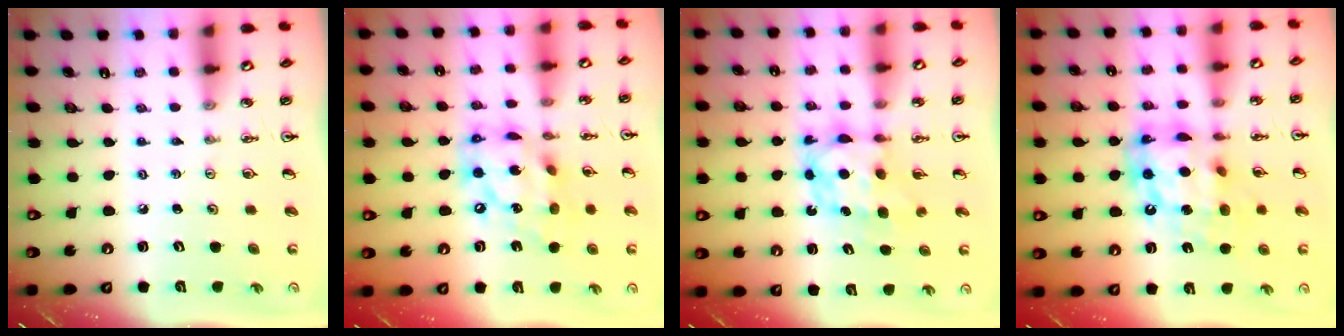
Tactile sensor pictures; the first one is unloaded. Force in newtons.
{"total": 16.6, "press": 16.5, "slide": 1.2}
{"total": 6.9, "press": 6.9, "slide": 0.5}
{"total": 16.1, "press": 16.0, "slide": 1.7}